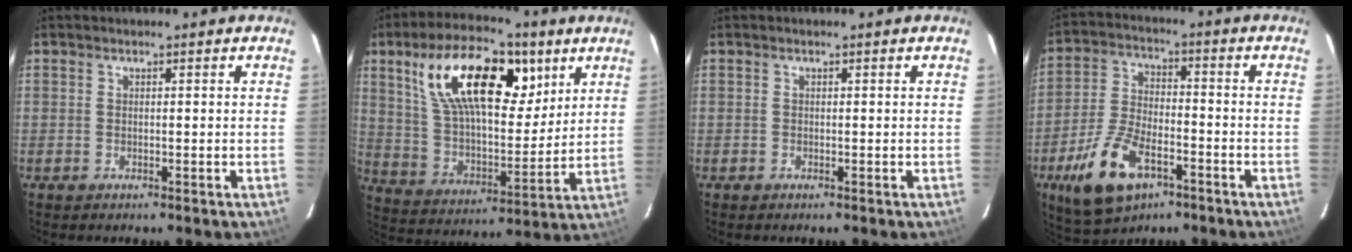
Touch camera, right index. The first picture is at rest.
{"total": 22.7, "force": [10.5, 10.8, 17.0], "torque": [-0.310, 0.024, 0.187]}
{"total": 0.0}
{"total": 13.9, "force": [-7.2, 6.8, 9.7], "torque": [-0.212, -0.010, -0.129]}